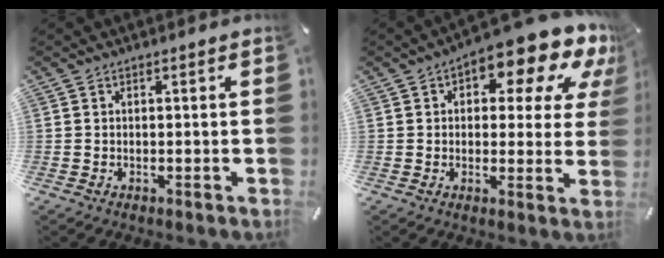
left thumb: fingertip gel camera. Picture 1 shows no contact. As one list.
[{"total": 14.3, "force": [9.0, 5.9, 9.5], "torque": [-0.126, -0.069, 0.144]}]